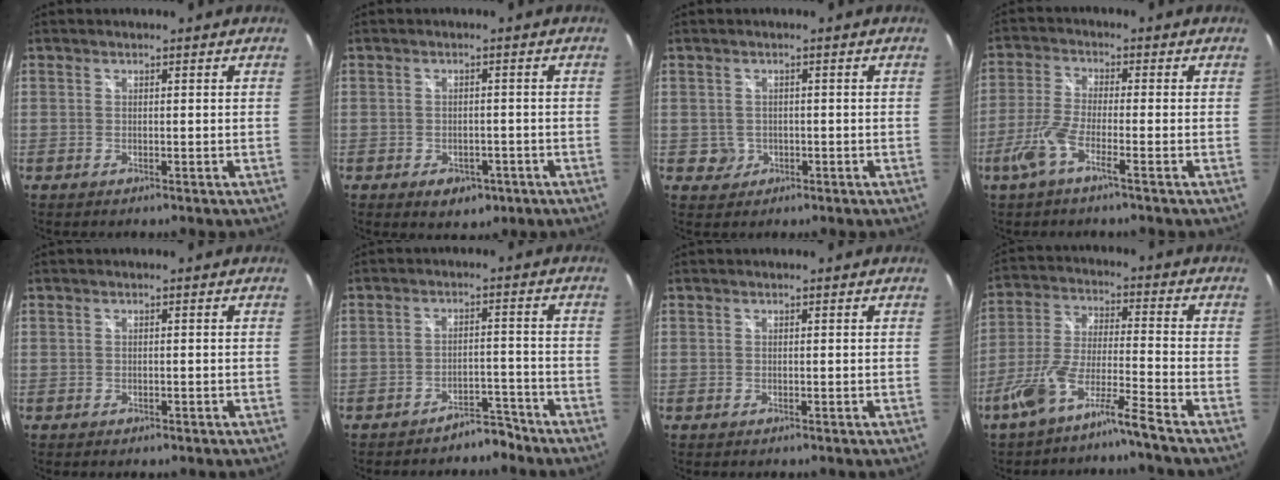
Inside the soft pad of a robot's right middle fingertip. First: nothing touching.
{"total": 5.1, "force": [-2.7, 3.4, 2.7], "torque": [-0.049, -0.004, -0.029]}
{"total": 2.4, "force": [-0.3, 2.3, 0.3], "torque": [-0.005, 0.001, -0.001]}
{"total": 6.0, "force": [-3.3, 0.4, 5.0], "torque": [-0.119, -0.005, -0.067]}
{"total": 0.6, "force": [-0.4, 0.4, 0.2], "torque": [-0.002, -0.002, -0.006]}
{"total": 4.7, "force": [-4.2, 1.8, 1.1], "torque": [-0.022, 0.018, -0.056]}
{"total": 0.0}
{"total": 8.5, "force": [-6.4, -0.5, 5.5], "torque": [-0.121, 0.002, -0.120]}